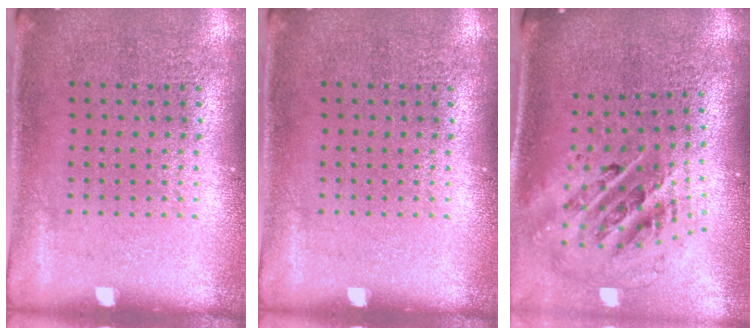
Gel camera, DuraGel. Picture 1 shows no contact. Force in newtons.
{"total": 0.0}
{"total": 2.3, "press": 1.6, "slide": 1.7}